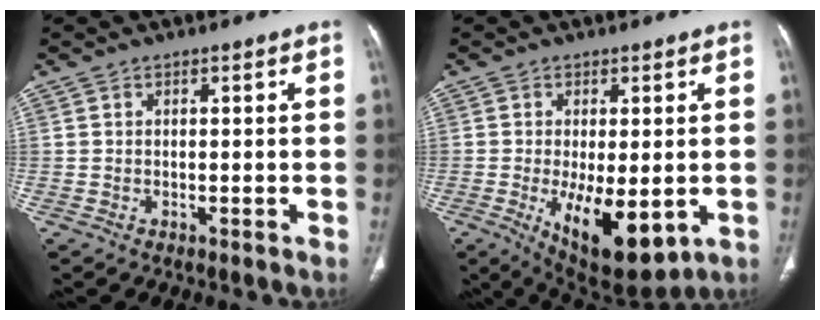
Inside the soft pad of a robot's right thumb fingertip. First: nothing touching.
{"total": 13.1, "force": [-3.2, 5.7, 11.3], "torque": [-0.168, -0.022, -0.028]}